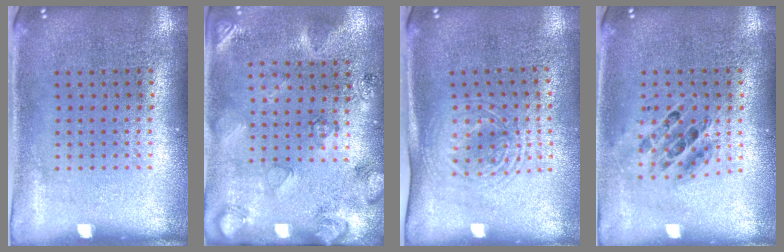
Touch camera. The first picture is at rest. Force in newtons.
{"total": 2.6, "press": 1.8, "slide": 1.9}
{"total": 1.7, "press": 1.4, "slide": 1.1}
{"total": 0.7, "press": 0.7, "slide": 0.1}